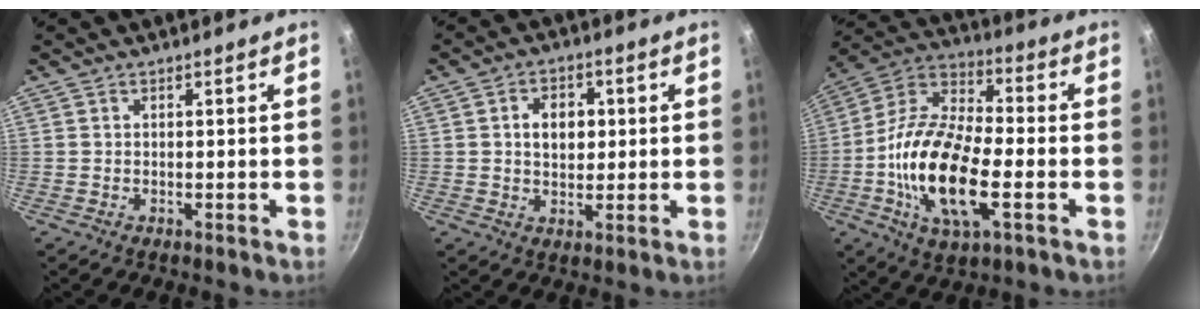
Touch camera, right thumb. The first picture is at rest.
{"total": 6.6, "force": [1.0, 4.8, 4.4], "torque": [-0.047, 0.005, 0.013]}
{"total": 20.3, "force": [-4.5, 8.8, 17.8], "torque": [-0.336, 0.023, -0.098]}